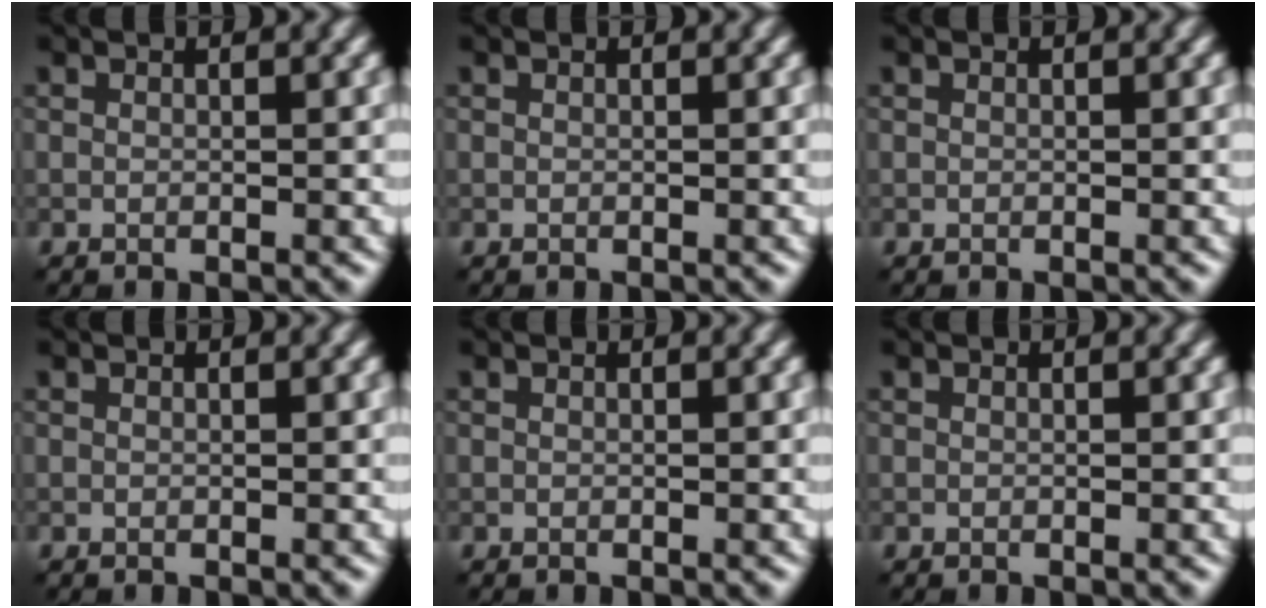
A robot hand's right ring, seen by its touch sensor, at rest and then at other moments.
{"total": 0.0}
{"total": 0.0}
{"total": 0.0}
{"total": 0.0}
{"total": 0.0}